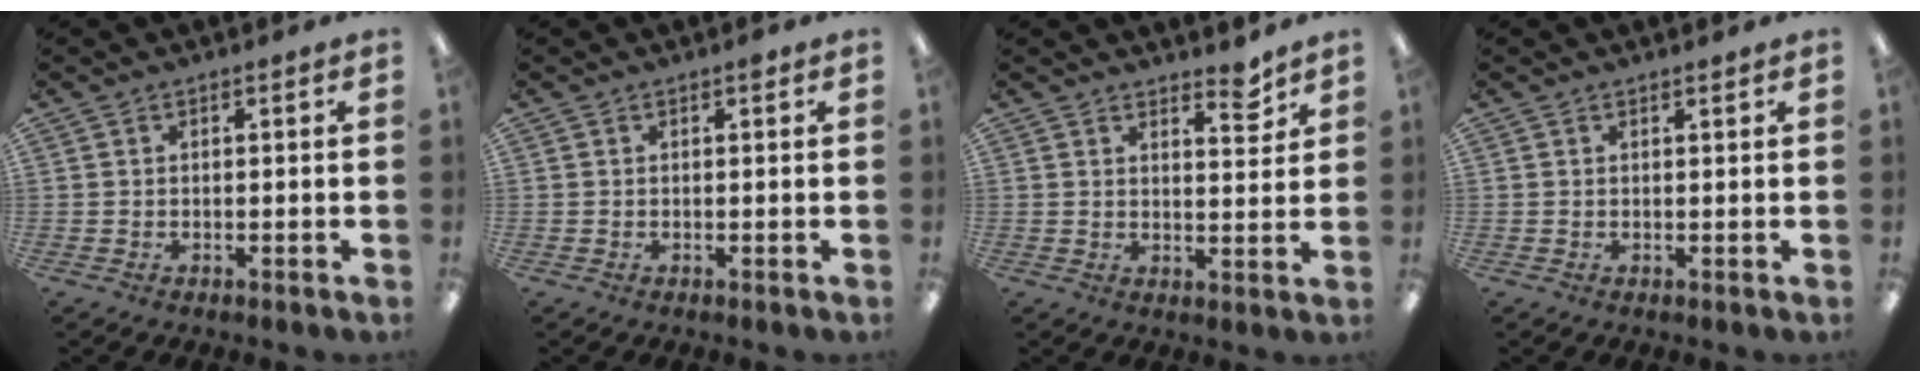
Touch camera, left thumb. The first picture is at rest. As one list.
[{"total": 0.7, "force": [0.4, 0.1, 0.5], "torque": [-0.002, 0.001, 0.005]}, {"total": 5.2, "force": [4.2, 1.6, 2.5], "torque": [-0.019, -0.033, 0.068]}, {"total": 0.7, "force": [0.6, 0.0, 0.2], "torque": [-0.005, 0.000, 0.012]}]